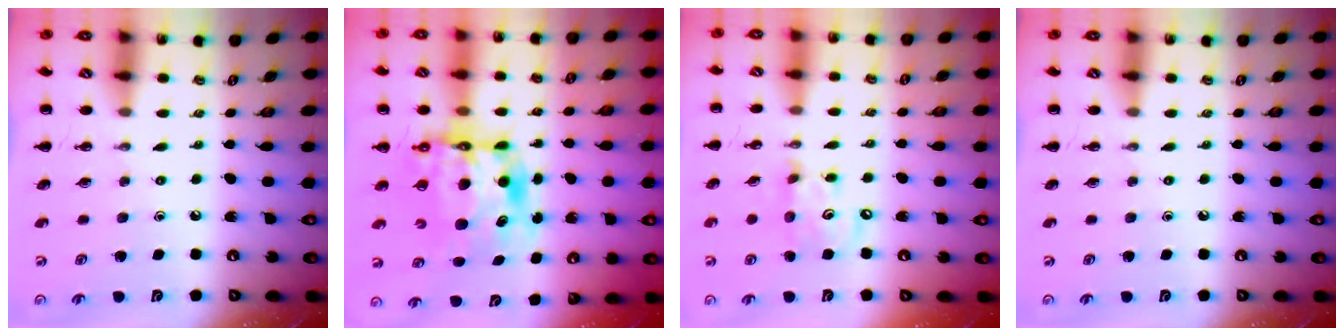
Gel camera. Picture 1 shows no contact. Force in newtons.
{"total": 11.9, "press": 11.6, "slide": 2.4}
{"total": 7.3, "press": 7.3, "slide": 0.6}
{"total": 0.0}